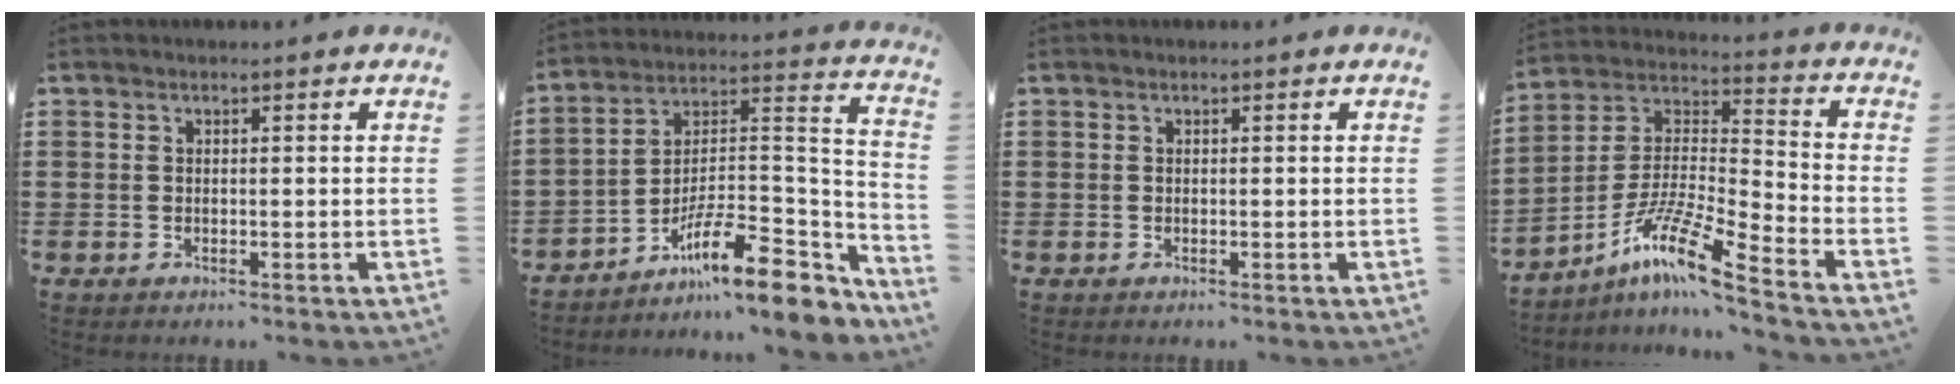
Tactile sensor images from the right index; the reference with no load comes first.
{"total": 13.2, "force": [-9.0, 3.3, 9.1], "torque": [-0.149, 0.014, -0.162]}
{"total": 0.0}
{"total": 11.9, "force": [-9.1, 0.4, 7.6], "torque": [-0.157, -0.003, -0.183]}